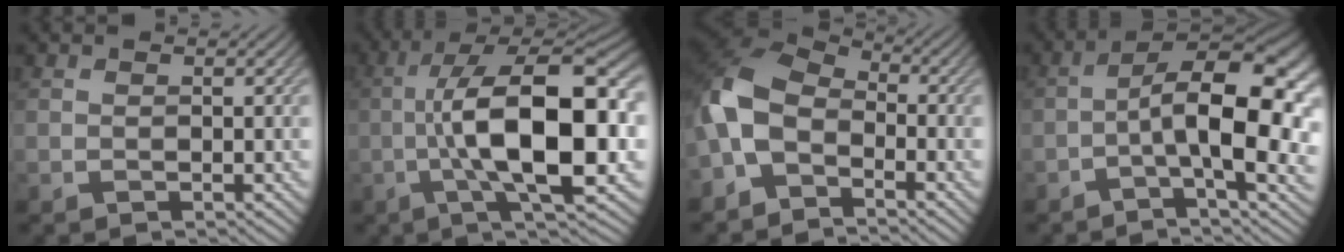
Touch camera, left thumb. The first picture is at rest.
{"total": 15.9, "force": [-1.3, 5.5, 14.9], "torque": [-0.245, 0.015, -0.026]}
{"total": 9.7, "force": [-3.8, 5.8, 6.8], "torque": [-0.152, 0.000, -0.092]}
{"total": 14.0, "force": [-1.8, 4.9, 13.0], "torque": [-0.192, 0.007, -0.025]}